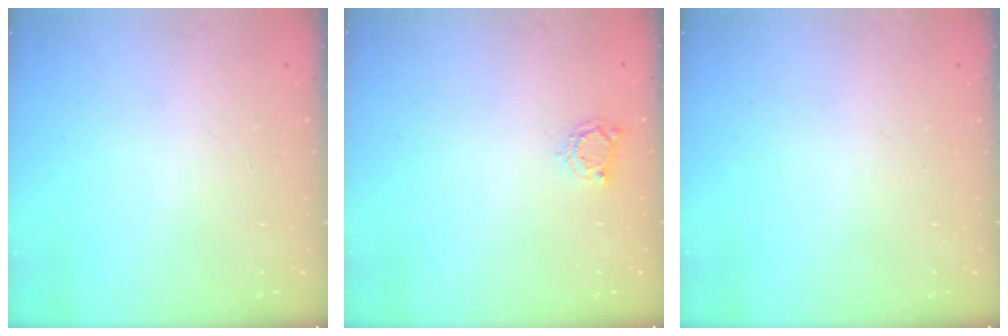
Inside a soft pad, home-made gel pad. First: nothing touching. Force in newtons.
{"total": 3.6, "press": 3.5, "slide": 0.4}
{"total": 0.0}